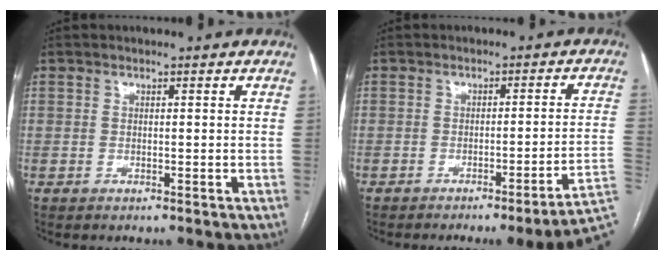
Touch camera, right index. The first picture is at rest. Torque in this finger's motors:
{"motor_torque": [-0.21, -1.29, 0.21, 0.09]}